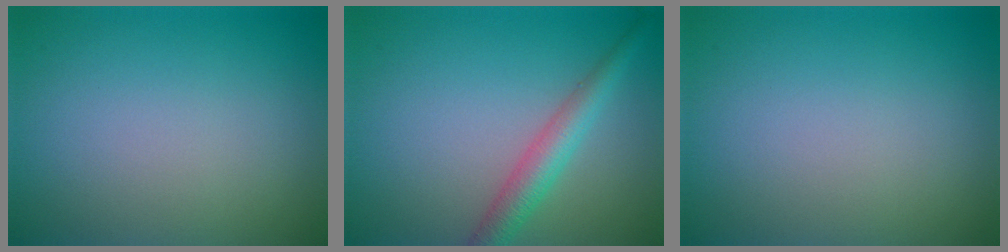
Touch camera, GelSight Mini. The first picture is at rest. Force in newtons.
{"total": 3.4, "press": 3.4, "slide": 0.1}
{"total": 0.0}